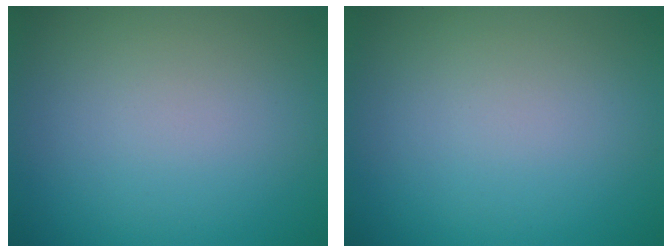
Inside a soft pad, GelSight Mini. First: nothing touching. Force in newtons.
{"total": 0.0}